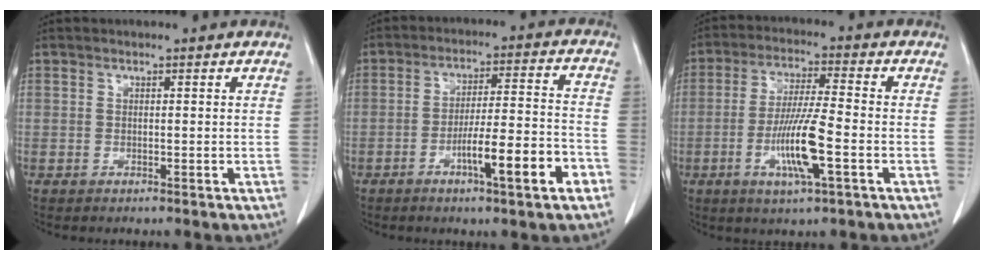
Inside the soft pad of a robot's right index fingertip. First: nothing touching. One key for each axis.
{"total": 11.0, "fx": -5.1, "fy": 0.7, "fz": 9.7, "tx": -0.152, "ty": 0.006, "tz": -0.078}
{"total": 10.0, "fx": -3.1, "fy": 0.5, "fz": 9.5, "tx": -0.184, "ty": -0.011, "tz": -0.061}